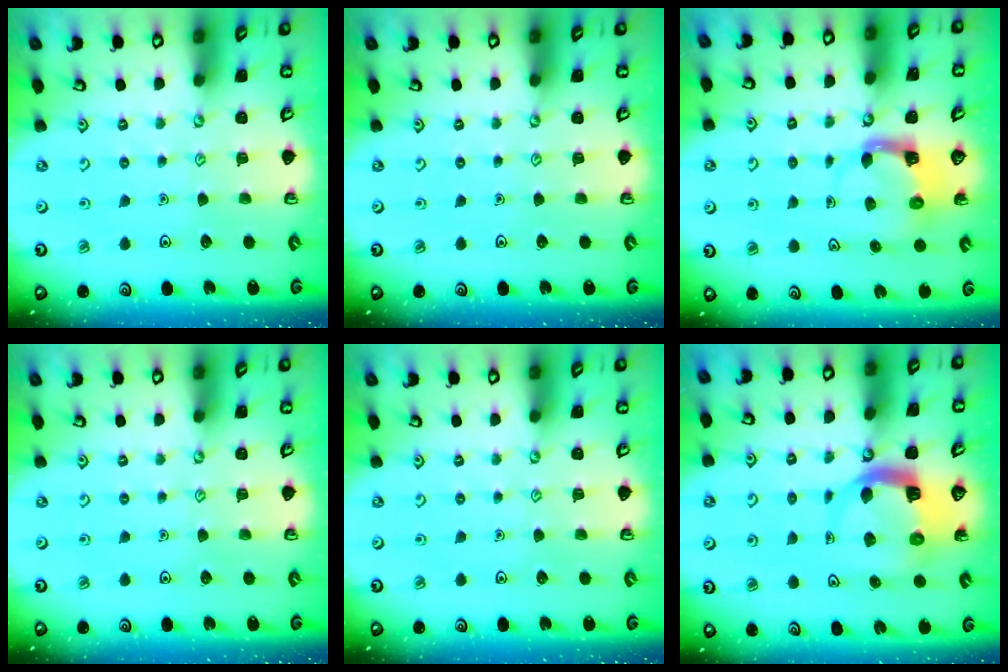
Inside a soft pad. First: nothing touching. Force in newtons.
{"total": 0.0}
{"total": 3.7, "press": 3.7, "slide": 0.6}
{"total": 0.0}
{"total": 0.0}
{"total": 6.6, "press": 6.5, "slide": 0.8}